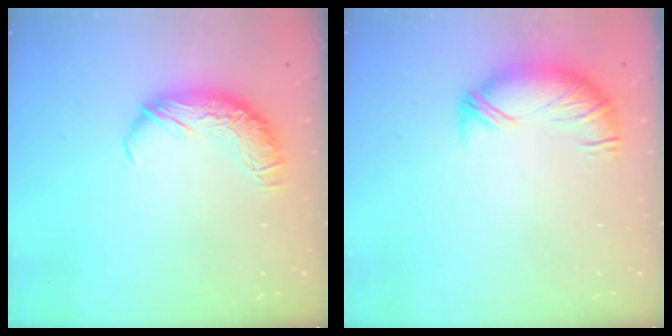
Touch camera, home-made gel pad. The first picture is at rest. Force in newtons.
{"total": 3.2, "press": 2.5, "slide": 2.0}